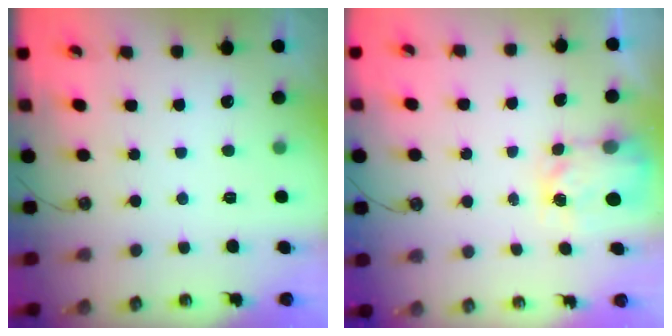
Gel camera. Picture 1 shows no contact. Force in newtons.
{"total": 4.0, "press": 3.9, "slide": 0.6}